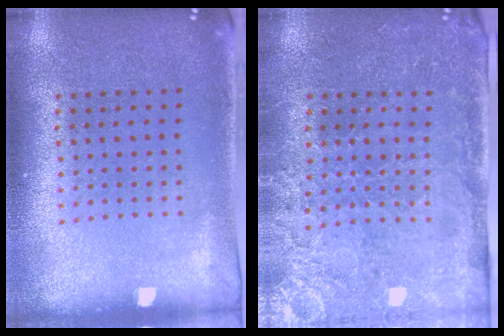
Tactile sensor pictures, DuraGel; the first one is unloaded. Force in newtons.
{"total": 3.3, "press": 3.2, "slide": 0.8}